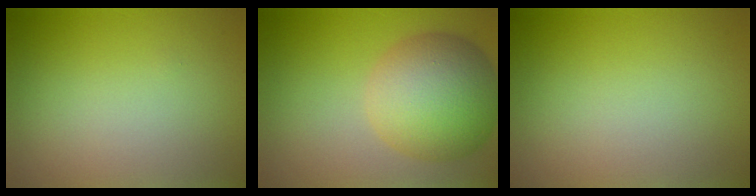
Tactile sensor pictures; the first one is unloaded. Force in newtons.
{"total": 8.8, "press": 8.8, "slide": 0.3}
{"total": 0.0}